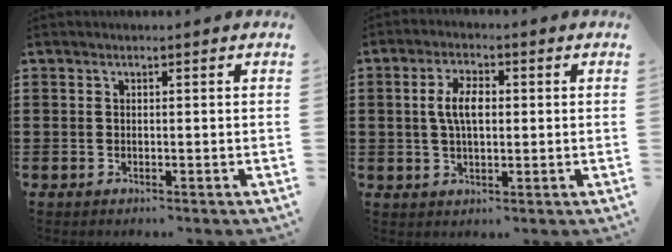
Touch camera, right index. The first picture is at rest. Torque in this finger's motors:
{"motor_torque": [0.30, -0.29, 0.37, 0.12]}